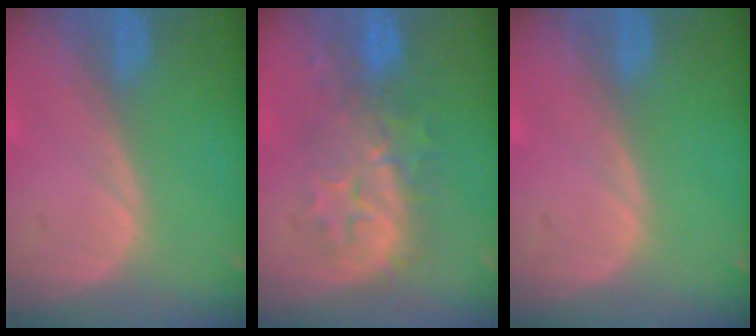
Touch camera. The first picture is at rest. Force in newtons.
{"total": 8.5, "press": 8.4, "slide": 1.3}
{"total": 0.0}